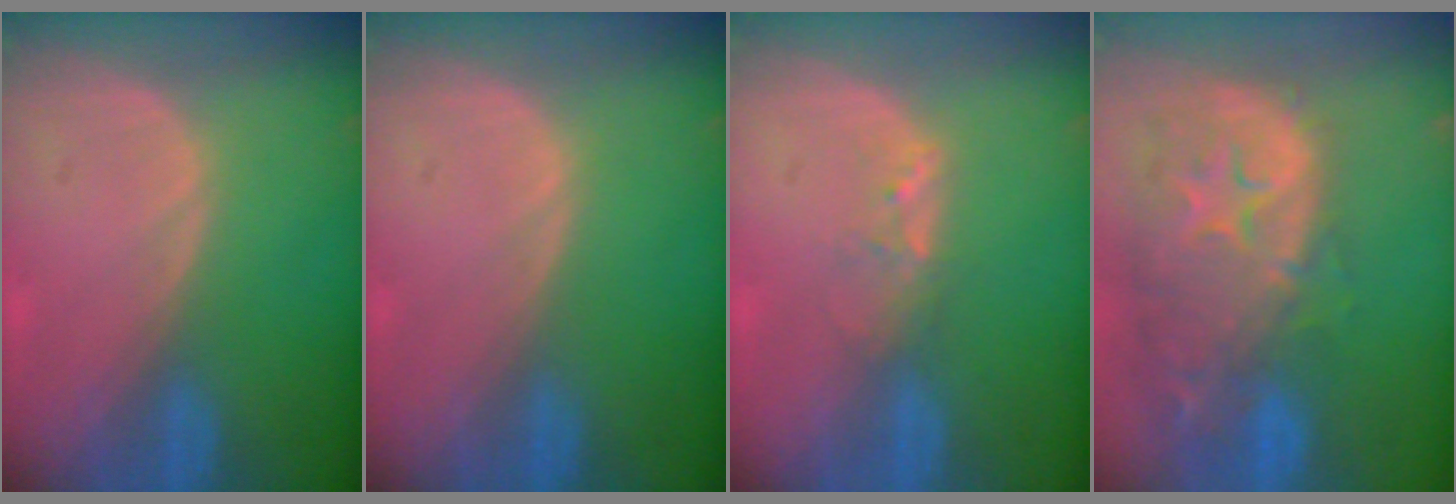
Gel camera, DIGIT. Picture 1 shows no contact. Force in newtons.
{"total": 0.0}
{"total": 2.0, "press": 1.9, "slide": 0.4}
{"total": 14.3, "press": 11.5, "slide": 8.4}